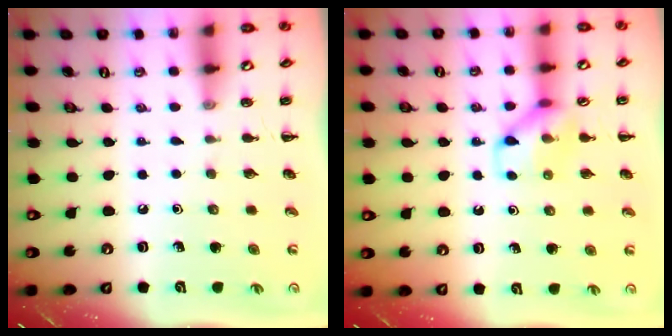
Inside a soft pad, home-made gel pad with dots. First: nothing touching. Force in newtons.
{"total": 9.6, "press": 9.6, "slide": 0.3}